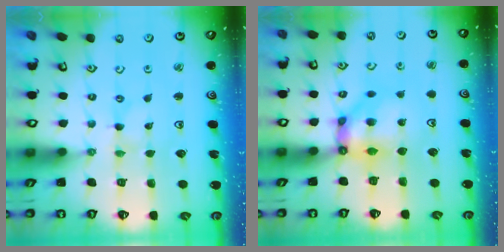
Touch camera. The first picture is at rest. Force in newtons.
{"total": 8.8, "press": 8.8, "slide": 0.7}